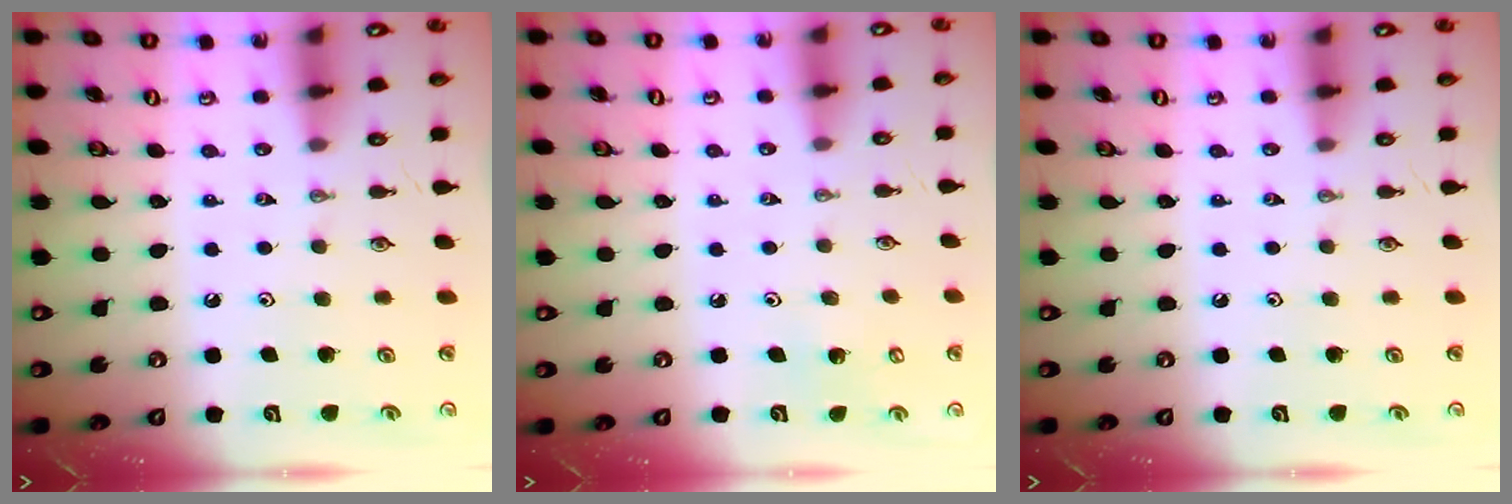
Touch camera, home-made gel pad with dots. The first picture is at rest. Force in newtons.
{"total": 4.4, "press": 4.3, "slide": 0.4}
{"total": 0.0}